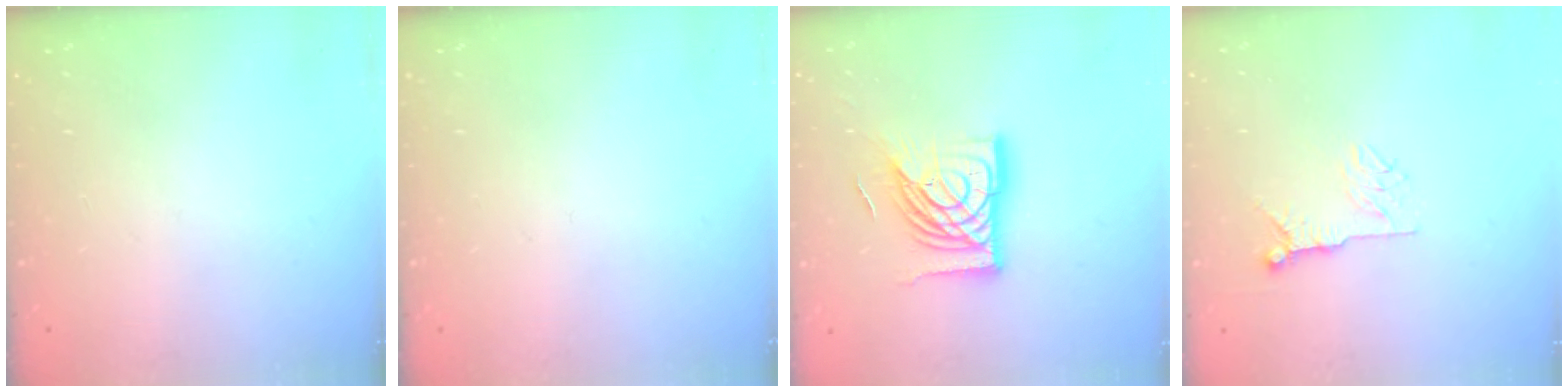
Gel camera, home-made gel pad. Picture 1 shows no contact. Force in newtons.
{"total": 0.0}
{"total": 19.6, "press": 19.5, "slide": 2.2}
{"total": 7.2, "press": 7.2, "slide": 0.5}